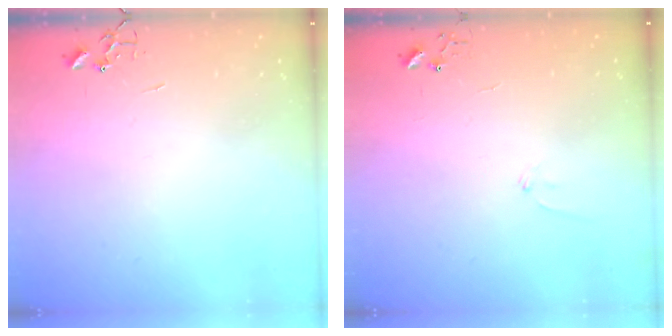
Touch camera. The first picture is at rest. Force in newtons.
{"total": 5.5, "press": 5.5, "slide": 0.6}